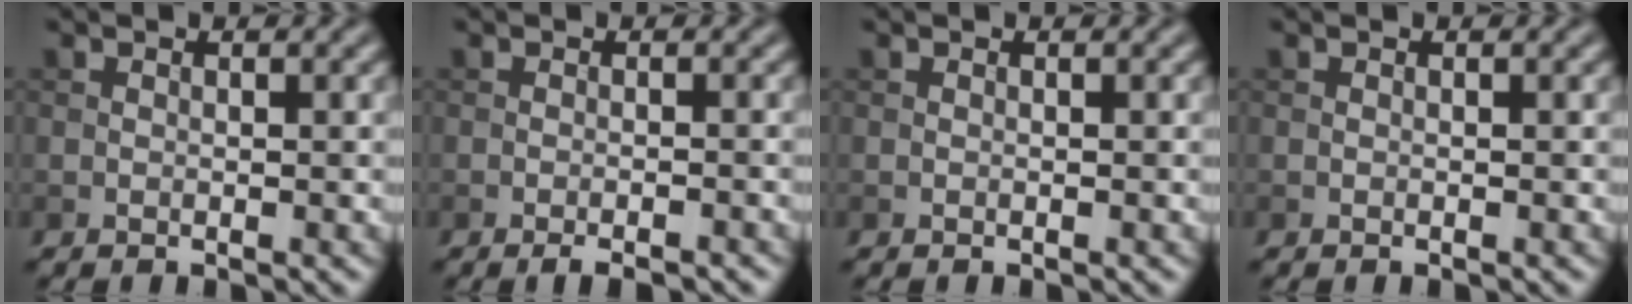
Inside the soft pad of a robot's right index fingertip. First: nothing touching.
{"total": 2.0, "force": [-1.5, 0.3, 1.4], "torque": [-0.019, 0.001, -0.023]}
{"total": 0.0}
{"total": 0.0}